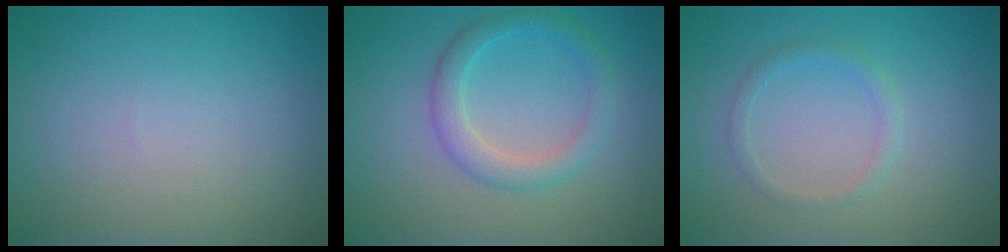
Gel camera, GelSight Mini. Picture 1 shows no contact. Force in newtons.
{"total": 3.0, "press": 3.0, "slide": 0.1}
{"total": 1.3, "press": 1.3, "slide": 0.1}